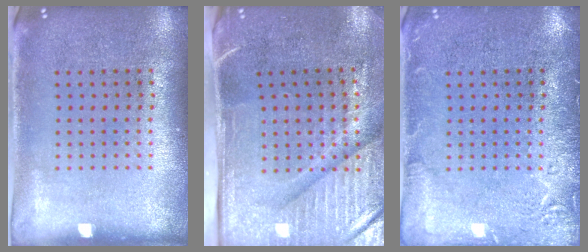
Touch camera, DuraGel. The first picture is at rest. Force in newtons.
{"total": 4.7, "press": 3.9, "slide": 2.6}
{"total": 2.4, "press": 2.4, "slide": 0.4}